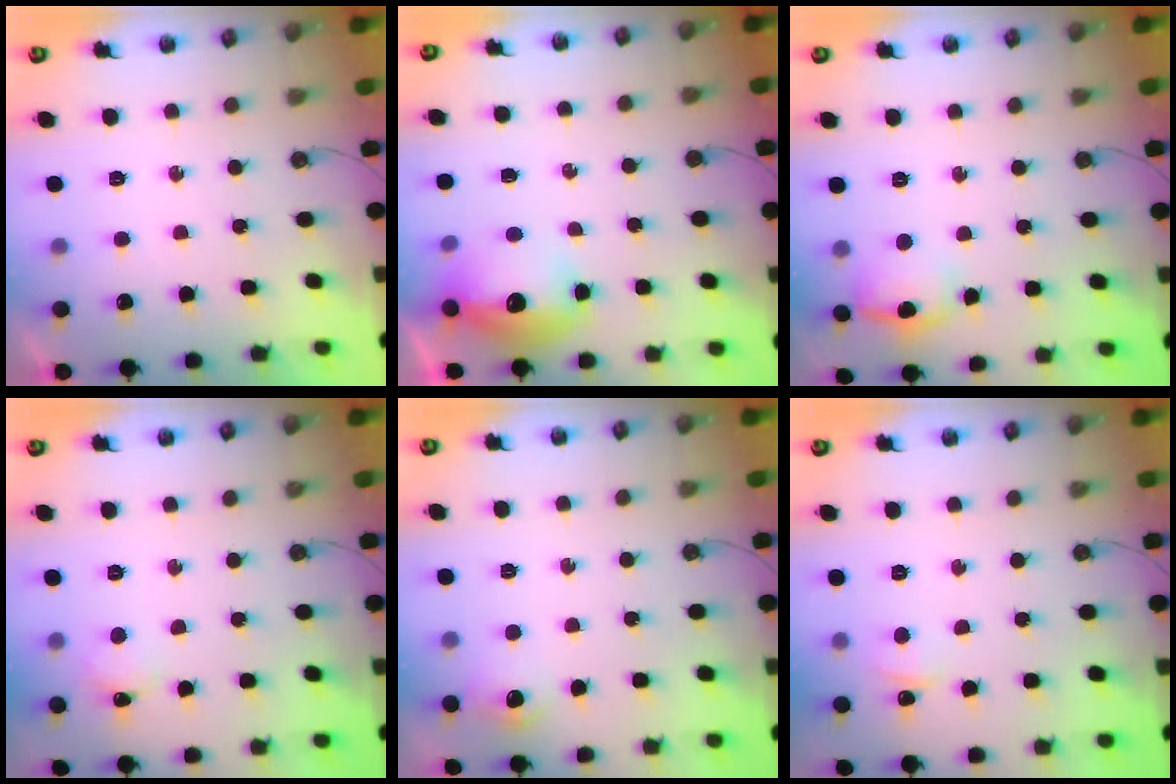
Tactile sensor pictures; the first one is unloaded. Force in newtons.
{"total": 13.1, "press": 13.1, "slide": 1.4}
{"total": 11.1, "press": 10.5, "slide": 3.7}
{"total": 2.2, "press": 2.2, "slide": 0.3}
{"total": 7.1, "press": 7.1, "slide": 0.5}
{"total": 1.6, "press": 1.5, "slide": 0.2}